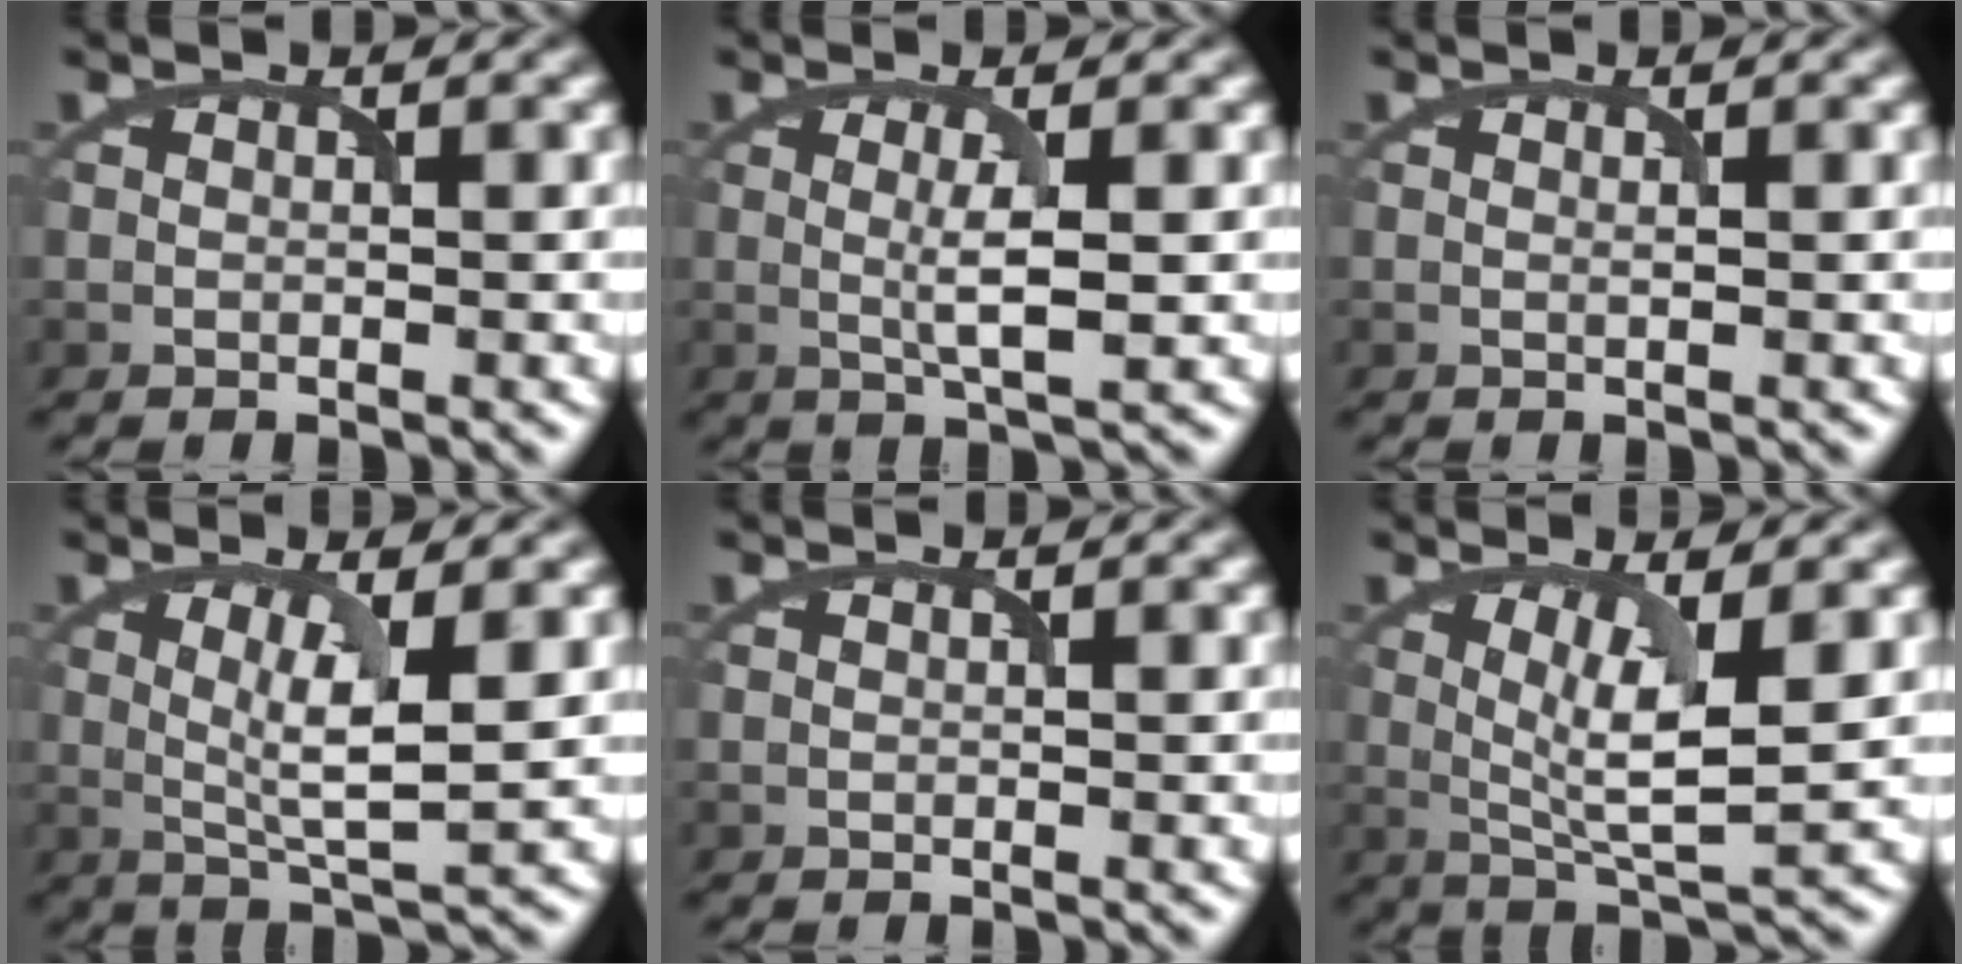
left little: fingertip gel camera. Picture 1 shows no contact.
{"total": 2.7, "force": [0.0, 0.4, 2.7], "torque": [-0.047, -0.001, 0.005]}
{"total": 0.0}
{"total": 4.4, "force": [0.4, 1.0, 4.3], "torque": [-0.081, -0.002, 0.013]}
{"total": 0.0}
{"total": 5.3, "force": [0.5, 1.4, 5.1], "torque": [-0.092, -0.006, 0.016]}